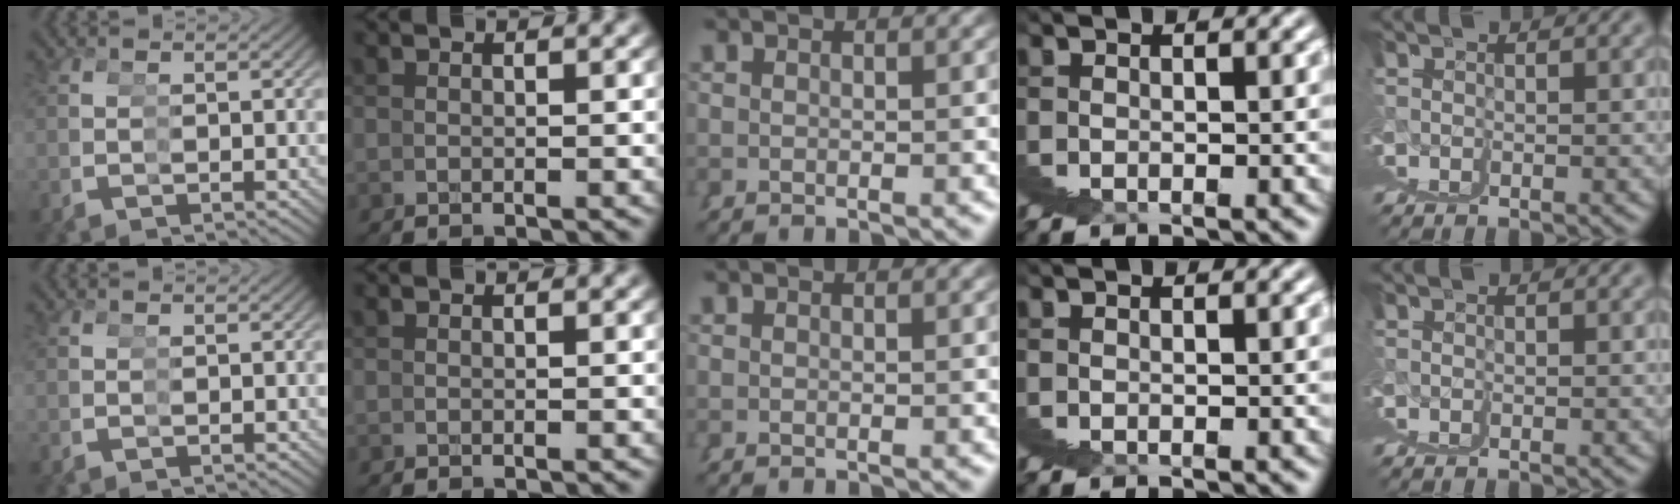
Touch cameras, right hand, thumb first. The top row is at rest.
{}